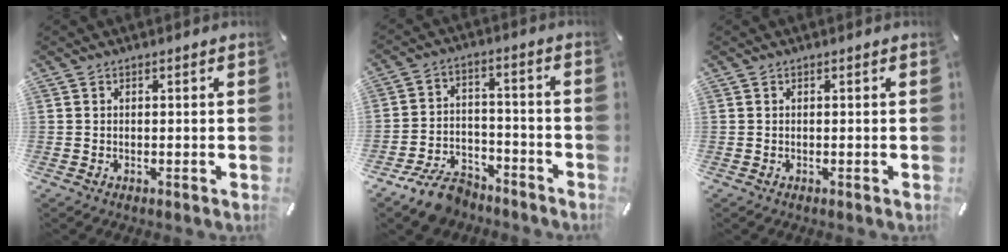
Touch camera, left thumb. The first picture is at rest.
{"total": 9.5, "force": [-7.4, 4.9, 3.6], "torque": [-0.054, 0.051, -0.133]}
{"total": 0.0}